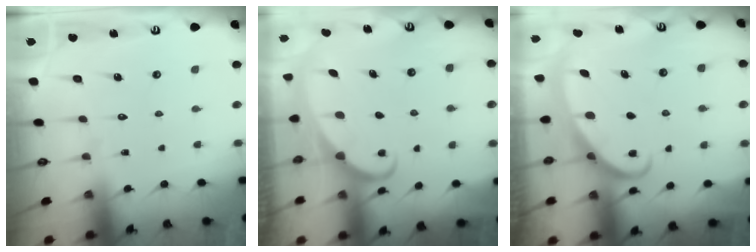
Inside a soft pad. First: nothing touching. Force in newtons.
{"total": 2.5, "press": 2.4, "slide": 0.4}
{"total": 2.5, "press": 2.5, "slide": 0.4}